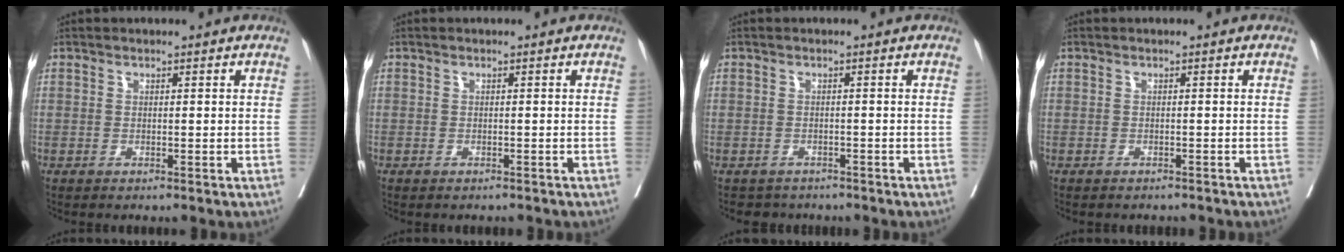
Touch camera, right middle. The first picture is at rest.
{"total": 1.1, "force": [-1.0, 0.4, 0.2], "torque": [-0.007, -0.001, -0.017]}
{"total": 3.1, "force": [-2.6, 1.6, -0.2], "torque": [-0.001, 0.002, -0.040]}
{"total": 3.1, "force": [-2.8, 1.0, 0.6], "torque": [-0.009, -0.001, -0.037]}